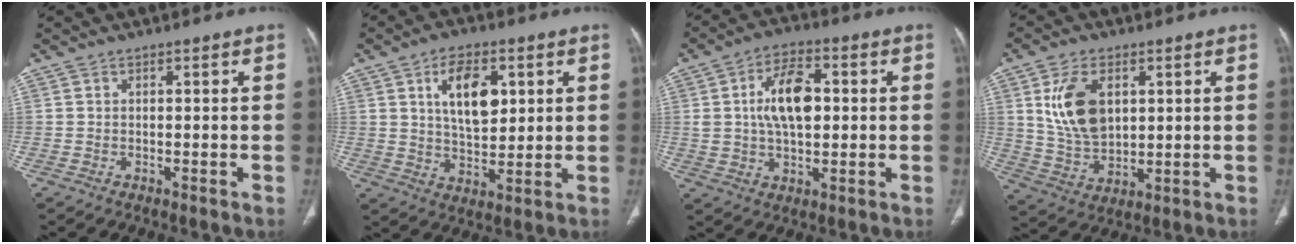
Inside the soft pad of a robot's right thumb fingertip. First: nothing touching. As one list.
[{"total": 10.8, "force": [3.5, 6.0, 8.2], "torque": [-0.112, -0.013, 0.063]}, {"total": 11.5, "force": [1.6, 6.4, 9.4], "torque": [-0.151, 0.007, 0.027]}, {"total": 12.0, "force": [3.4, 7.5, 8.8], "torque": [-0.150, -0.016, 0.076]}]